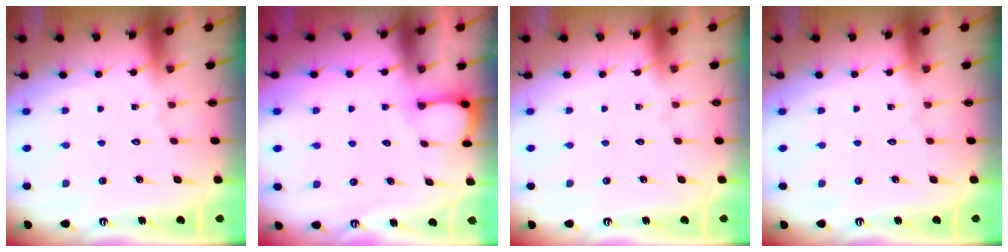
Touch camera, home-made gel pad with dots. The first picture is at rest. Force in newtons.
{"total": 2.9, "press": 2.9, "slide": 0.4}
{"total": 0.0}
{"total": 0.0}